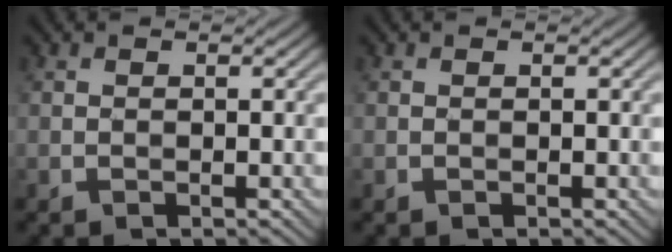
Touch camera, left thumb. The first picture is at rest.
{"total": 0.0}